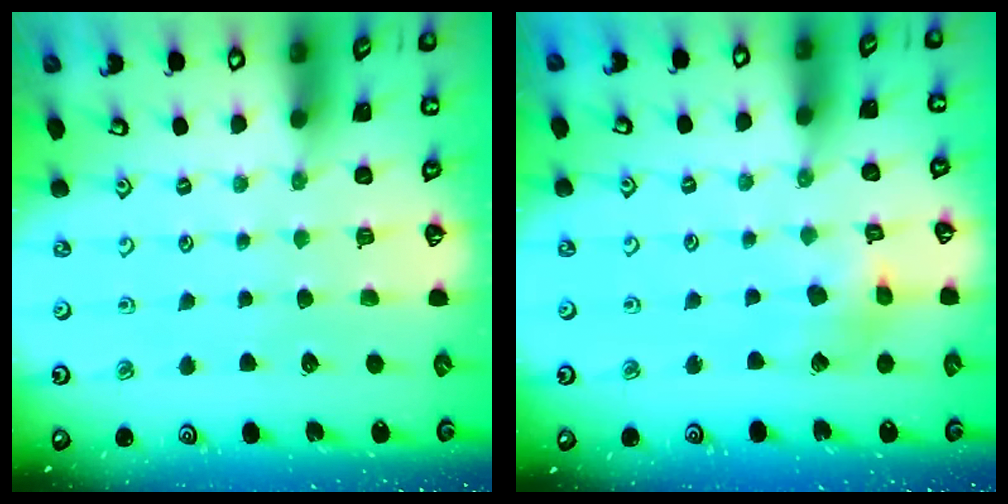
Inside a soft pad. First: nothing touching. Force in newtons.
{"total": 6.9, "press": 6.9, "slide": 0.7}